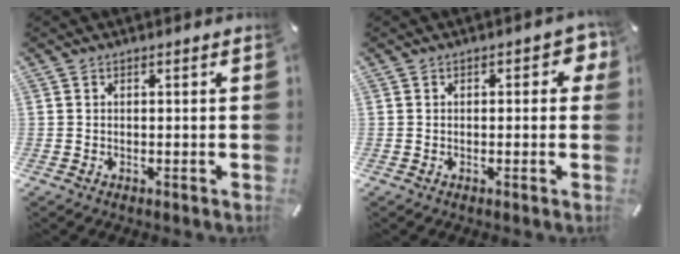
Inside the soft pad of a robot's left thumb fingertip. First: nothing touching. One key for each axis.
{"total": 3.3, "fx": 0.4, "fy": 1.9, "fz": 2.7, "tx": -0.029, "ty": 0.001, "tz": 0.000}